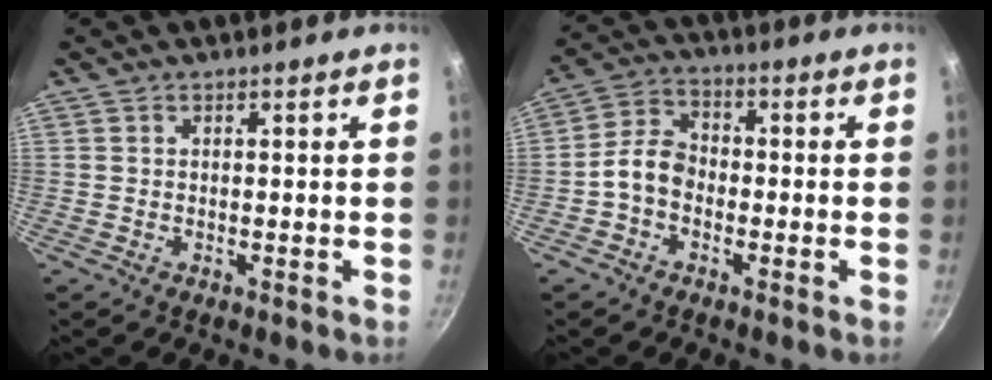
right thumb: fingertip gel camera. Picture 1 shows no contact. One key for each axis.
{"total": 6.2, "fx": -1.9, "fy": 4.4, "fz": 4.0, "tx": -0.064, "ty": 0.030, "tz": -0.050}